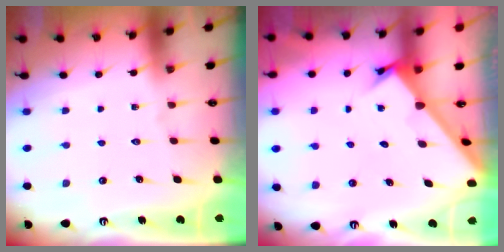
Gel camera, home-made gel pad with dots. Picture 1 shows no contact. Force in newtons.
{"total": 2.1, "press": 2.1, "slide": 0.2}